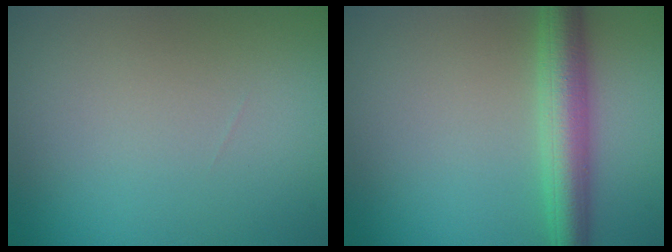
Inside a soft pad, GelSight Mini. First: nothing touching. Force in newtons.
{"total": 4.6, "press": 4.6, "slide": 0.1}